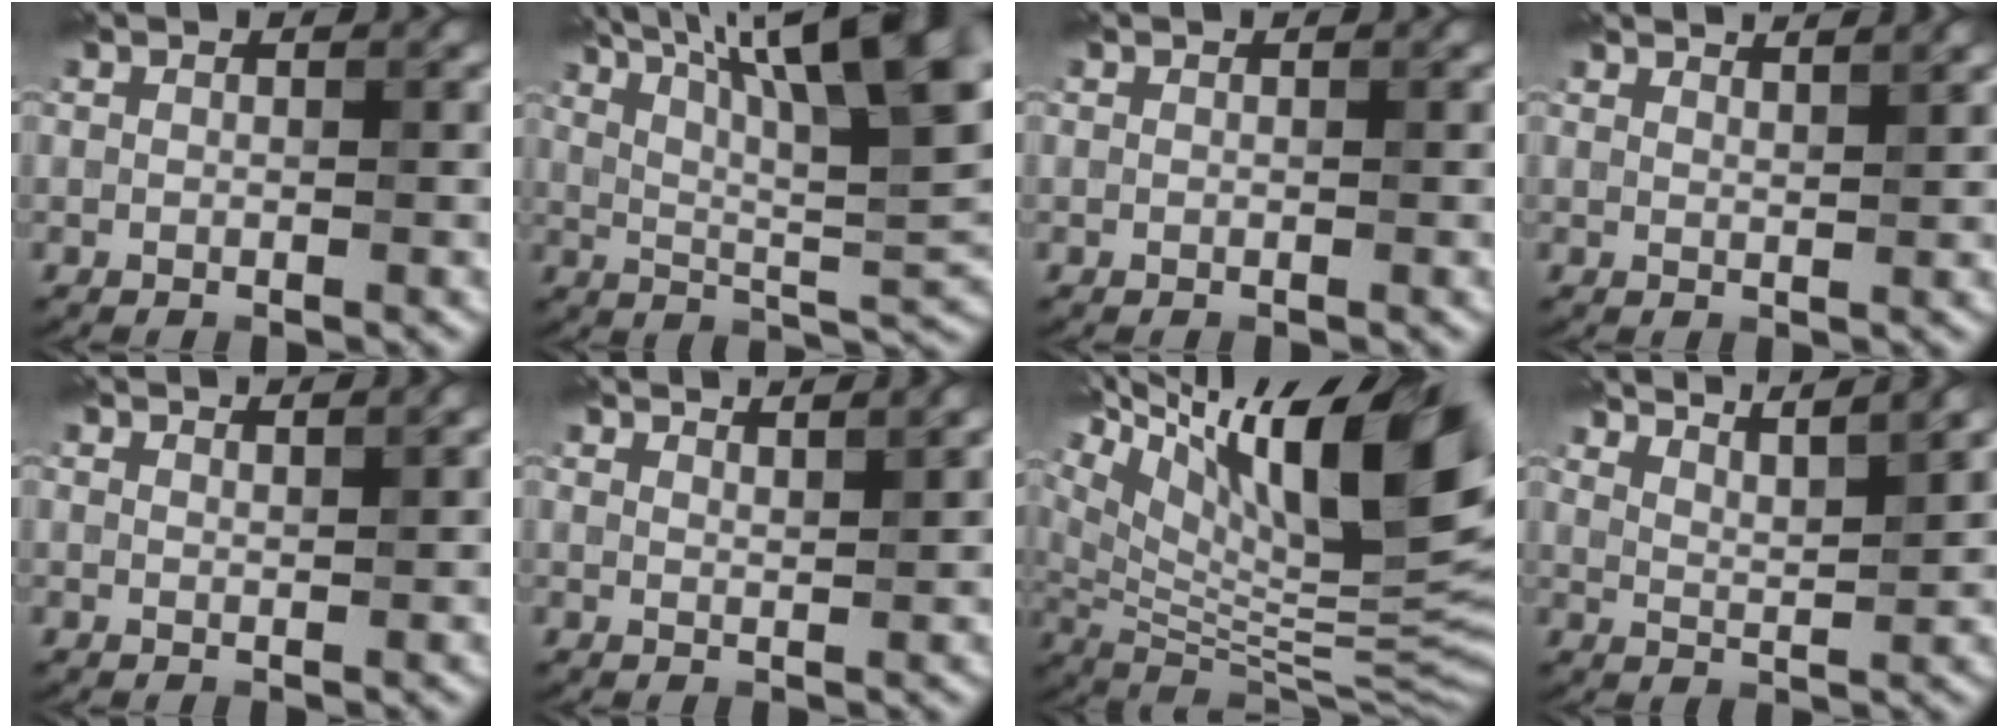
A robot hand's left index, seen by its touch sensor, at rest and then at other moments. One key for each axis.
{"total": 15.4, "fx": 8.0, "fy": 4.1, "fz": 12.6, "tx": -0.186, "ty": 0.019, "tz": 0.122}
{"total": 0.0}
{"total": 2.8, "fx": 2.5, "fy": 0.6, "fz": 1.1, "tx": 0.002, "ty": 0.013, "tz": 0.020}
{"total": 2.0, "fx": 1.9, "fy": 0.4, "fz": 0.7, "tx": 0.001, "ty": 0.004, "tz": 0.017}
{"total": 3.3, "fx": 3.0, "fy": 0.7, "fz": 1.3, "tx": 0.003, "ty": 0.016, "tz": 0.026}
{"total": 17.9, "fx": 8.8, "fy": 5.5, "fz": 14.6, "tx": -0.243, "ty": 0.027, "tz": 0.154}
{"total": 6.4, "fx": 5.5, "fy": 1.2, "fz": 2.9, "tx": -0.027, "ty": 0.021, "tz": 0.061}